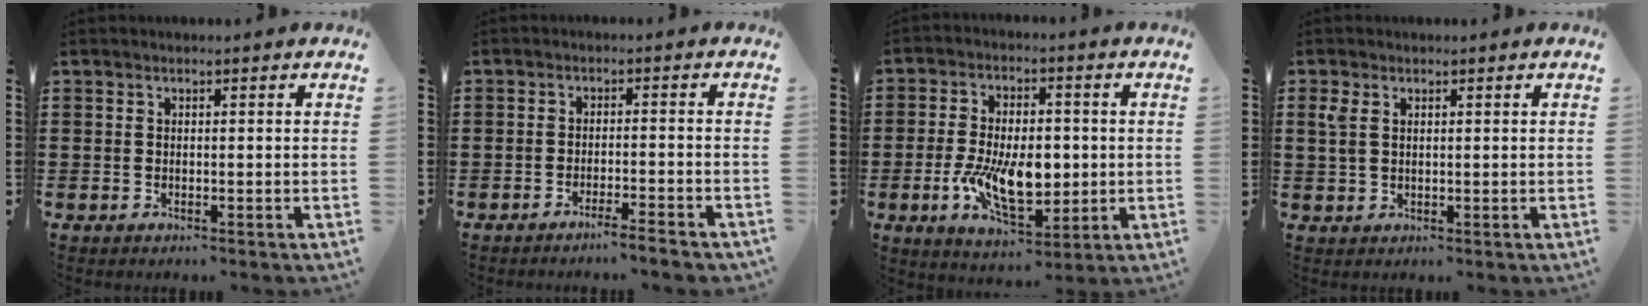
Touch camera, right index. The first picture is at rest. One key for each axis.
{"total": 3.2, "fx": -2.9, "fy": -0.3, "fz": 1.3, "tx": -0.022, "ty": -0.005, "tz": -0.057}
{"total": 10.9, "fx": -1.6, "fy": 5.9, "fz": 9.0, "tx": -0.172, "ty": -0.002, "tz": -0.029}
{"total": 2.4, "fx": 0.9, "fy": 1.4, "fz": 1.7, "tx": -0.040, "ty": 0.006, "tz": 0.015}